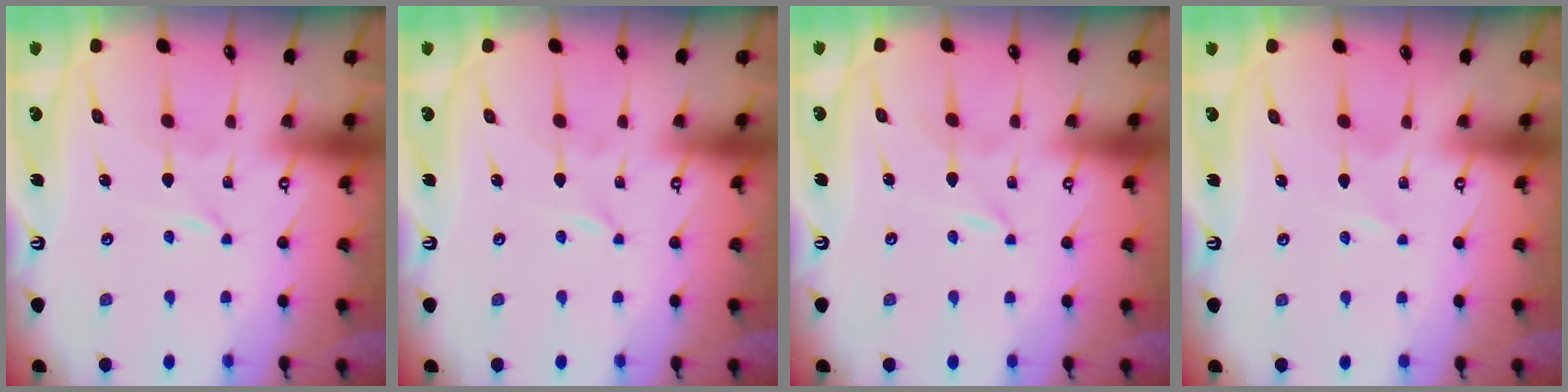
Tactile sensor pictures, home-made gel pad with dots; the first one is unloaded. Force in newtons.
{"total": 0.0}
{"total": 0.0}
{"total": 0.8, "press": 0.8, "slide": 0.2}